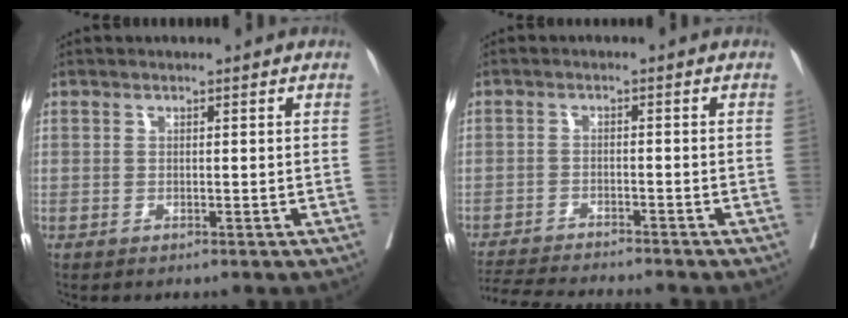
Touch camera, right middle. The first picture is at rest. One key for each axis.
{"total": 9.6, "fx": -9.1, "fy": -0.1, "fz": 3.2, "tx": -0.050, "ty": -0.012, "tz": -0.145}